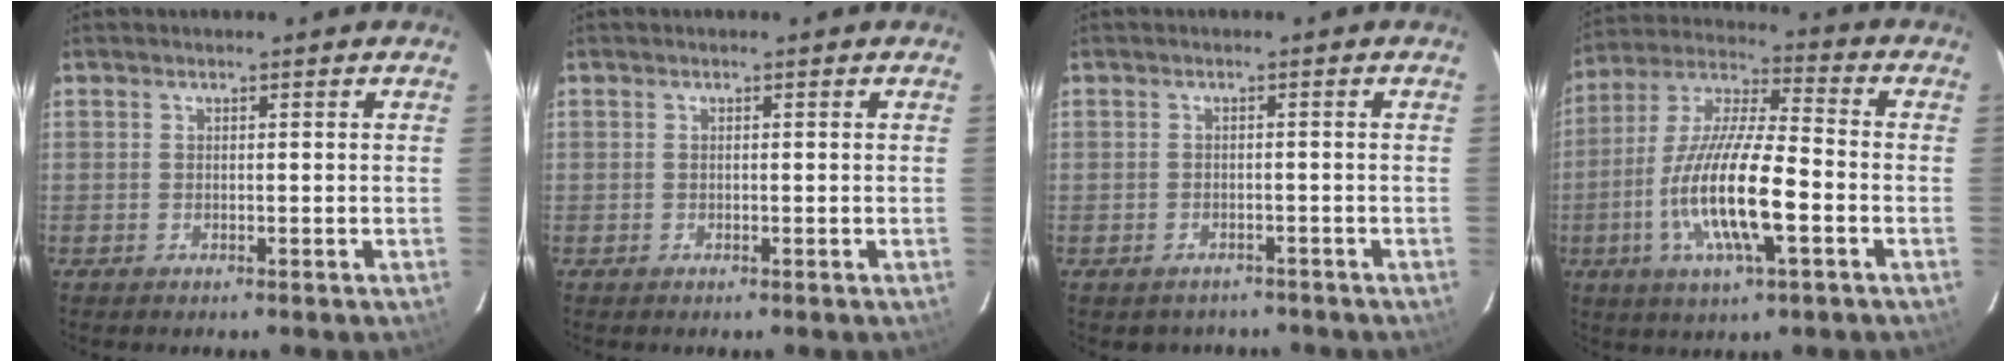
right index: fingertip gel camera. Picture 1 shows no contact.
{"total": 0.0}
{"total": 3.6, "force": [-2.9, 2.2, 0.6], "torque": [-0.011, 0.003, -0.032]}
{"total": 16.4, "force": [-4.8, 3.6, 15.3], "torque": [-0.306, -0.012, -0.095]}